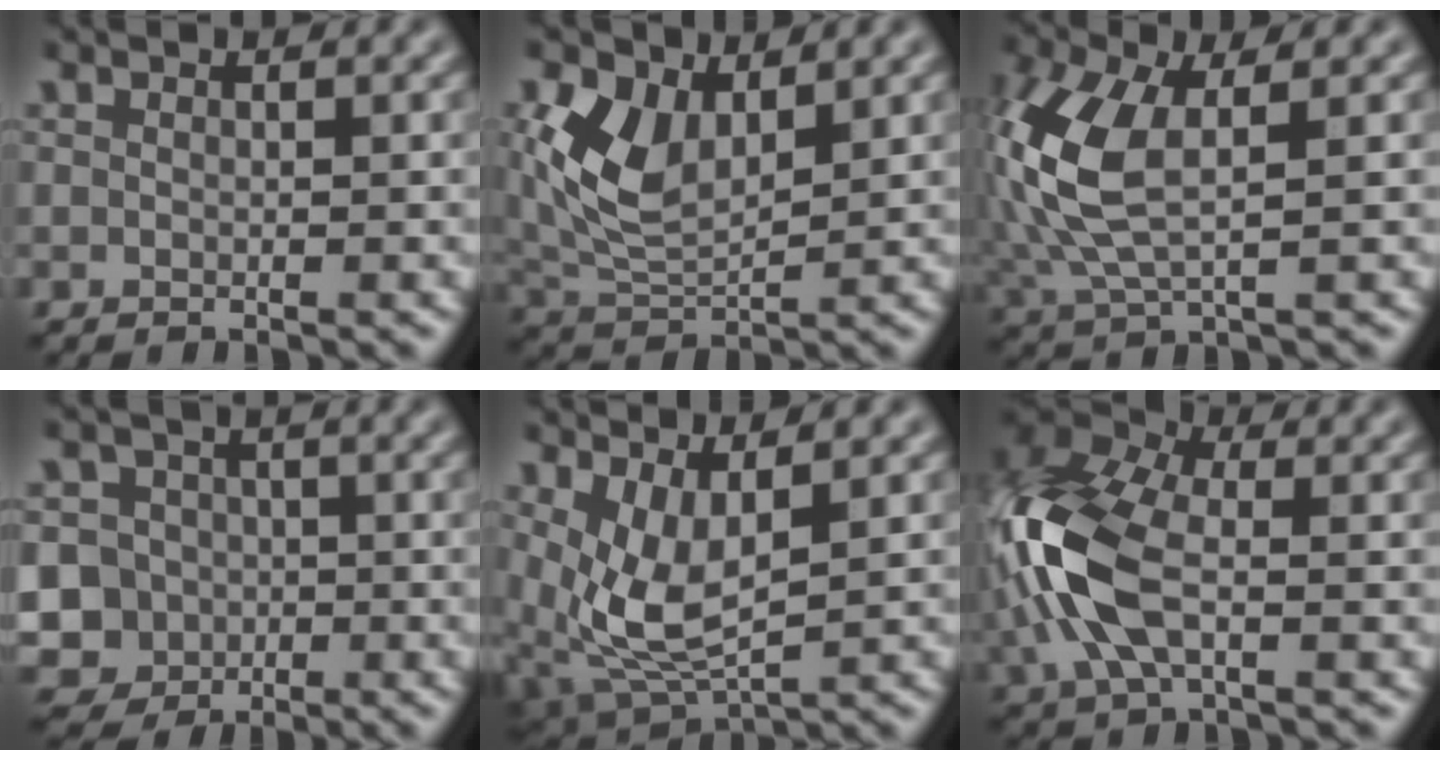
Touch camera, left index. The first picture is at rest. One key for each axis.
{"total": 5.6, "fx": 1.7, "fy": 3.1, "fz": 4.3, "tx": -0.099, "ty": -0.004, "tz": 0.037}
{"total": 8.2, "fx": 0.4, "fy": 3.9, "fz": 7.1, "tx": -0.187, "ty": 0.005, "tz": 0.007}
{"total": 7.8, "fx": -2.6, "fy": 7.1, "fz": 2.1, "tx": -0.050, "ty": 0.014, "tz": -0.074}
{"total": 5.3, "fx": 0.7, "fy": 2.4, "fz": 4.7, "tx": -0.119, "ty": -0.017, "tz": 0.022}
{"total": 10.3, "fx": -1.5, "fy": 5.9, "fz": 8.3, "tx": -0.217, "ty": 0.006, "tz": -0.039}